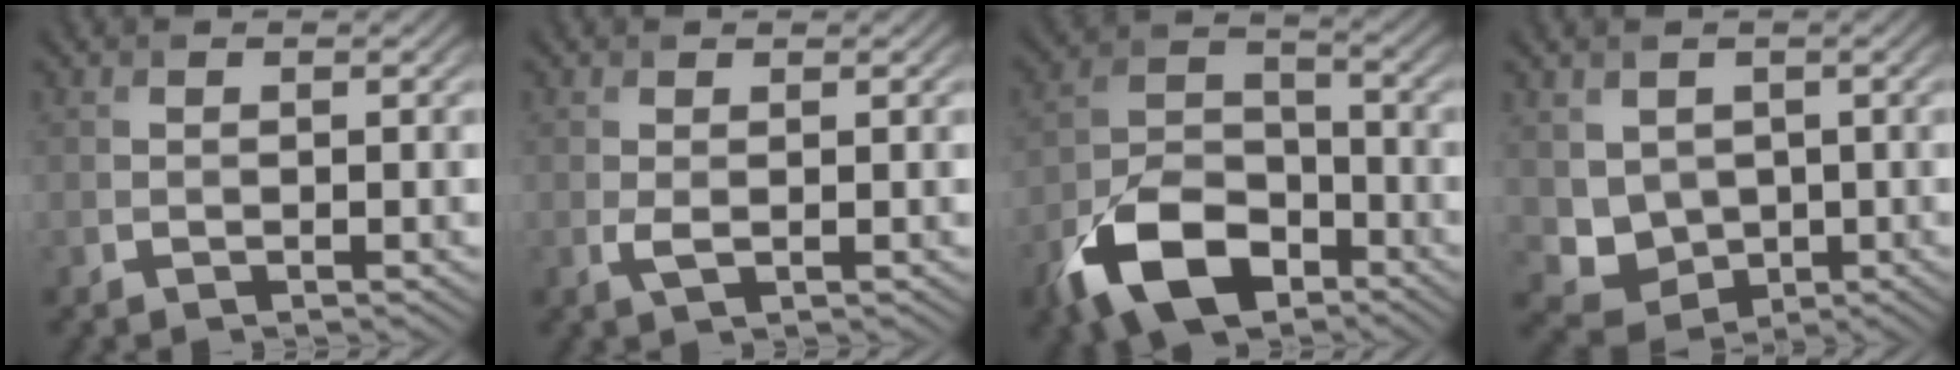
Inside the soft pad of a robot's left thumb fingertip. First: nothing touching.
{"total": 1.2, "force": [0.1, 0.4, 1.2], "torque": [-0.031, 0.000, 0.003]}
{"total": 12.3, "force": [-7.1, 6.8, 7.3], "torque": [-0.161, -0.010, -0.144]}
{"total": 4.8, "force": [1.0, 4.2, 2.2], "torque": [-0.064, -0.017, 0.021]}